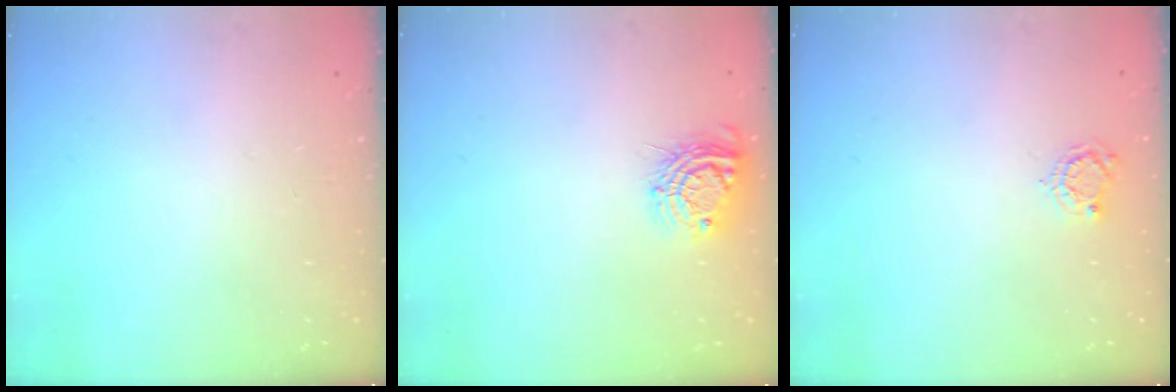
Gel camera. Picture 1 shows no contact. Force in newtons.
{"total": 9.6, "press": 9.6, "slide": 0.5}
{"total": 4.6, "press": 4.5, "slide": 0.5}